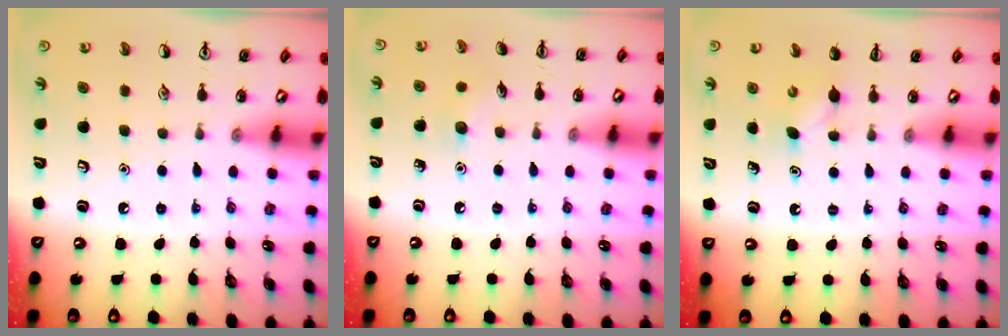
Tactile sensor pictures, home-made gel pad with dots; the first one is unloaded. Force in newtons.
{"total": 5.6, "press": 5.4, "slide": 1.7}
{"total": 3.1, "press": 3.0, "slide": 0.7}